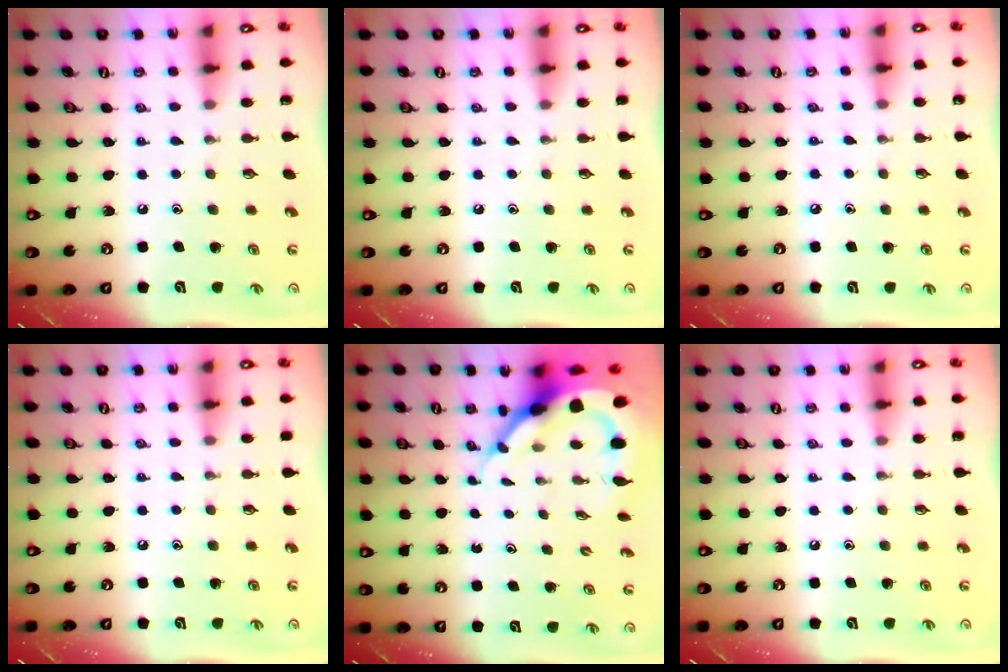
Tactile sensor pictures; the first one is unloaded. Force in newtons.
{"total": 0.0}
{"total": 3.9, "press": 3.8, "slide": 0.5}
{"total": 2.9, "press": 2.9, "slide": 0.5}
{"total": 9.0, "press": 9.0, "slide": 1.2}
{"total": 0.0}